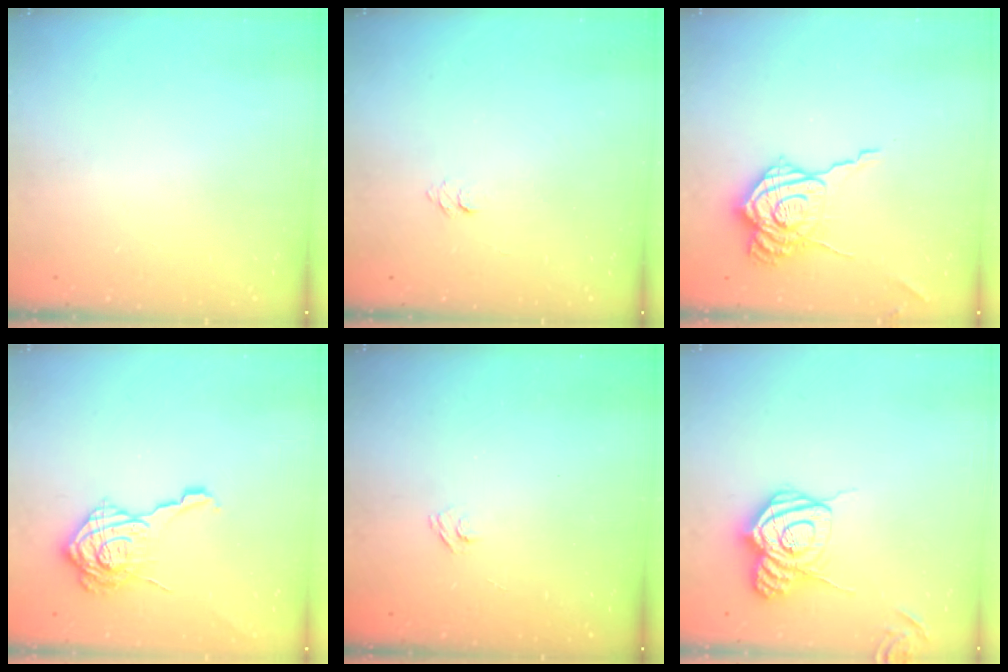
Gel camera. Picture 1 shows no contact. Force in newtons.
{"total": 3.5, "press": 3.5, "slide": 0.3}
{"total": 16.3, "press": 16.3, "slide": 1.1}
{"total": 16.1, "press": 16.1, "slide": 0.5}
{"total": 2.7, "press": 2.5, "slide": 0.9}
{"total": 14.1, "press": 14.0, "slide": 1.3}